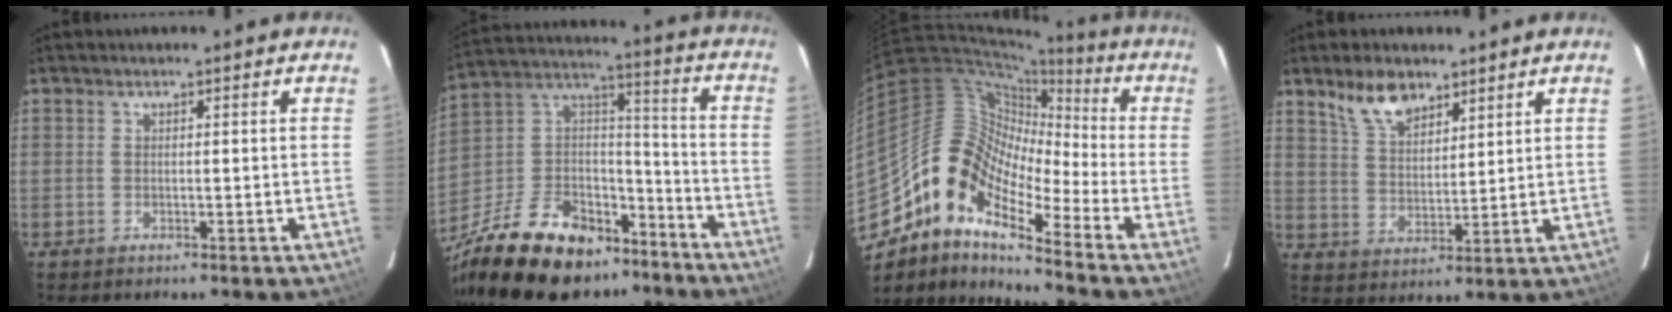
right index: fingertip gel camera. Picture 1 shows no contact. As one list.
[{"total": 27.7, "force": [-18.8, 14.4, 14.5], "torque": [-0.323, 0.016, -0.298]}, {"total": 13.5, "force": [-8.5, 5.6, 9.0], "torque": [-0.140, 0.012, -0.184]}, {"total": 8.0, "force": [5.7, 3.8, 4.1], "torque": [-0.076, 0.014, 0.113]}]